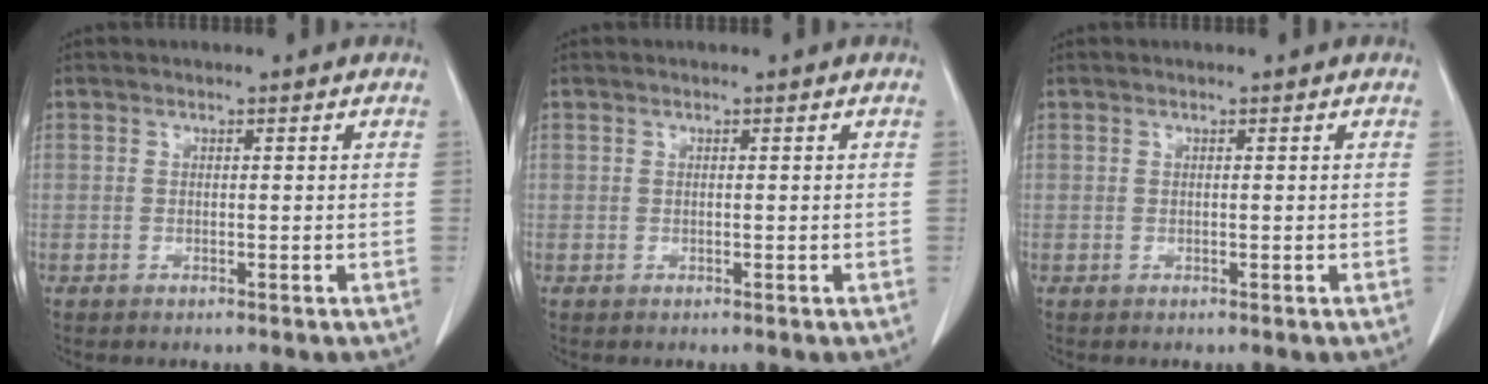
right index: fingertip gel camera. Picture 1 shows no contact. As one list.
[{"total": 0.0}, {"total": 0.0}]